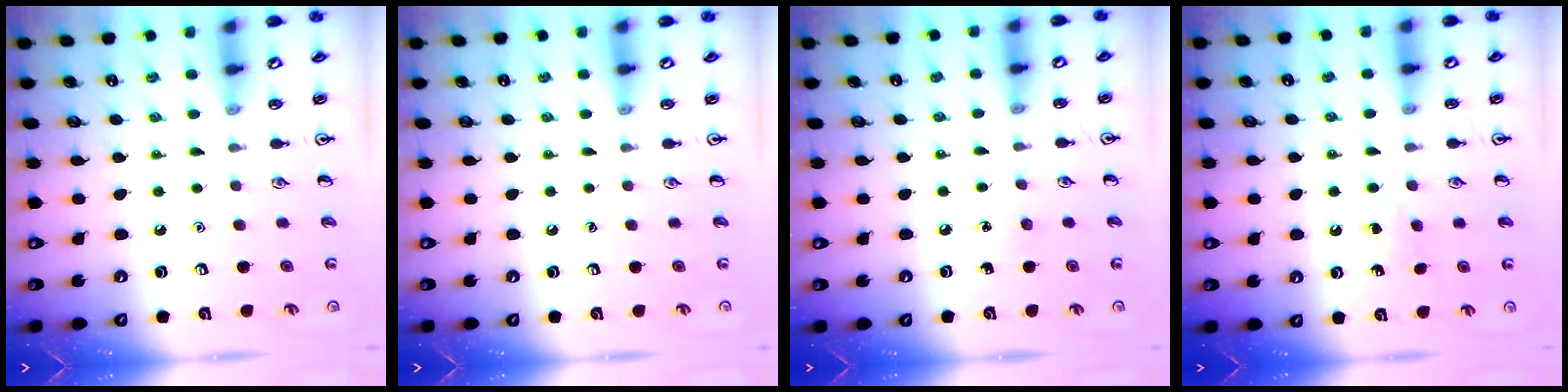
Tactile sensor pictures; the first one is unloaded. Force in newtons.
{"total": 0.0}
{"total": 3.5, "press": 3.3, "slide": 1.2}
{"total": 2.8, "press": 2.6, "slide": 1.0}